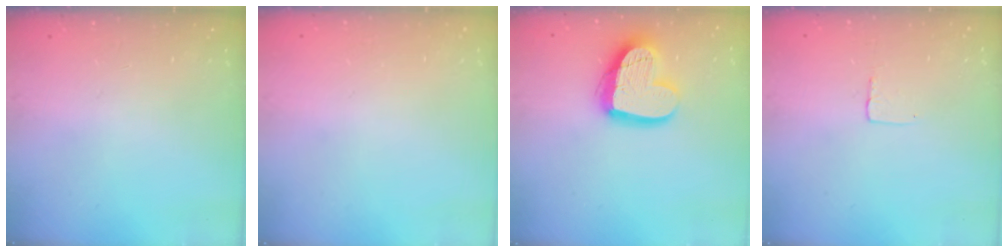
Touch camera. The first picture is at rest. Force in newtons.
{"total": 0.0}
{"total": 17.8, "press": 17.7, "slide": 1.4}
{"total": 2.7, "press": 2.7, "slide": 0.1}